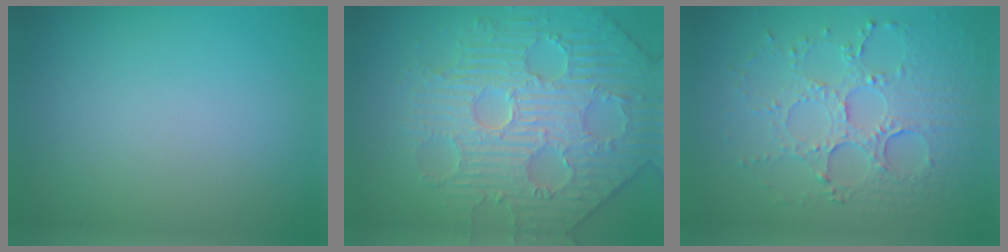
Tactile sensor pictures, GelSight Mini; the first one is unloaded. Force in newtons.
{"total": 5.9, "press": 5.4, "slide": 2.2}
{"total": 5.5, "press": 3.8, "slide": 4.0}